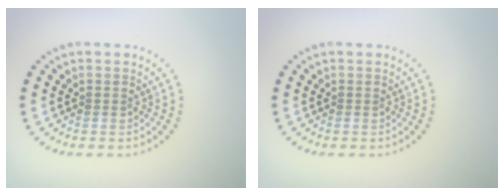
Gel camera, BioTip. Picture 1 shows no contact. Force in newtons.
{"total": 0.0}